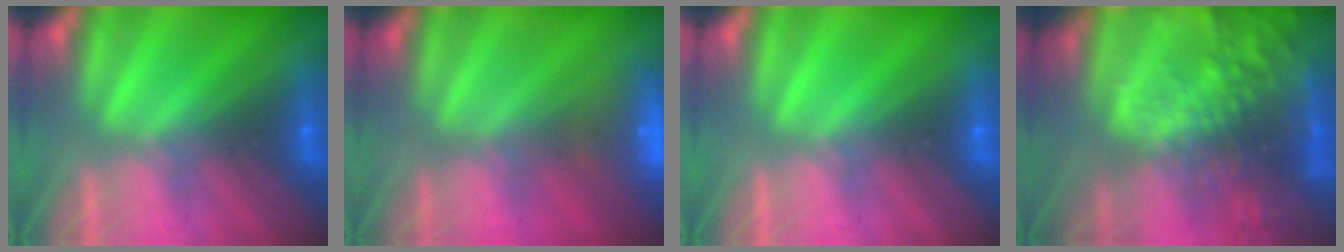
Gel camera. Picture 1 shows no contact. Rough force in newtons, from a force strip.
{"total": 8.8}
{"total": 0.0}
{"total": 9.6}